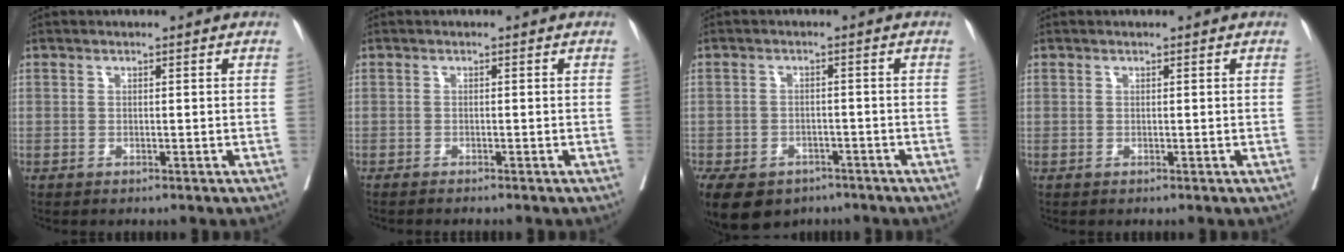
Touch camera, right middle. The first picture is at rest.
{"total": 2.5, "force": [-2.2, 0.0, 1.2], "torque": [-0.016, -0.001, -0.028]}
{"total": 16.8, "force": [-10.0, 11.3, 7.3], "torque": [-0.224, -0.024, -0.136]}
{"total": 0.0}